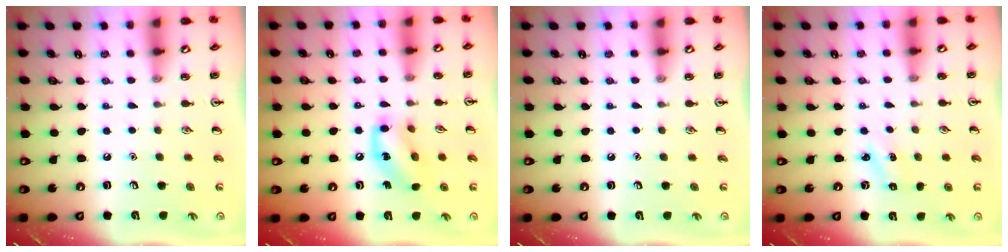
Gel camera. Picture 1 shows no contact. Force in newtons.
{"total": 12.0, "press": 11.8, "slide": 1.8}
{"total": 0.0}
{"total": 1.6, "press": 1.5, "slide": 0.6}